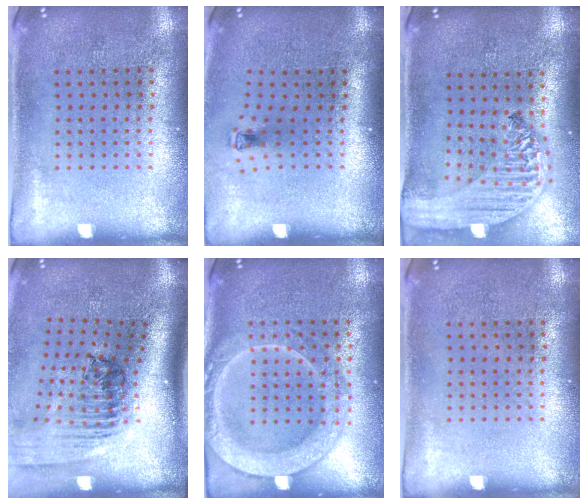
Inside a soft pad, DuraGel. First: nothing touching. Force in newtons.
{"total": 0.6, "press": 0.3, "slide": 0.6}
{"total": 3.2, "press": 2.6, "slide": 2.0}
{"total": 2.5, "press": 1.8, "slide": 1.7}
{"total": 2.0, "press": 2.0, "slide": 0.3}
{"total": 0.0}